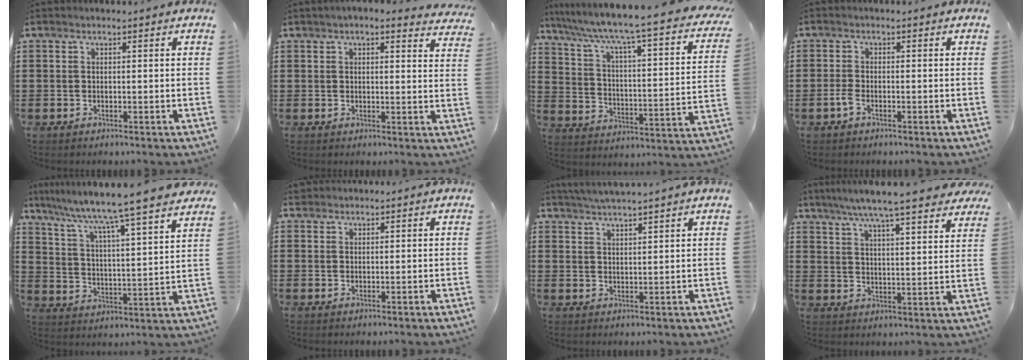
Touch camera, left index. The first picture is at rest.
{"total": 2.8, "force": [2.5, 0.3, 1.2], "torque": [-0.031, -0.005, 0.046]}
{"total": 5.0, "force": [3.6, -0.3, 3.4], "torque": [-0.085, -0.045, 0.045]}
{"total": 1.8, "force": [-1.0, 0.5, 1.3], "torque": [-0.040, -0.005, -0.024]}
{"total": 6.9, "force": [5.9, -1.5, 3.3], "torque": [-0.088, -0.055, 0.088]}
{"total": 1.1, "force": [1.0, 0.5, 0.2], "torque": [-0.006, 0.004, 0.019]}
{"total": 3.0, "force": [2.9, -0.7, 0.4], "torque": [-0.017, -0.007, 0.054]}
{"total": 6.6, "force": [5.8, -0.4, 3.1], "torque": [-0.083, -0.030, 0.099]}